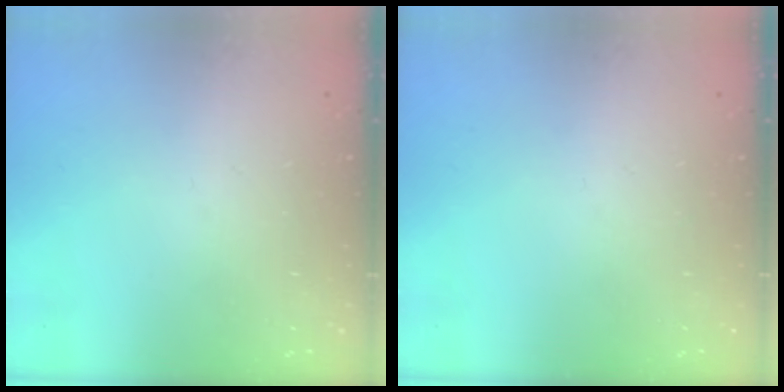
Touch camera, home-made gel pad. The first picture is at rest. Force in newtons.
{"total": 0.0}